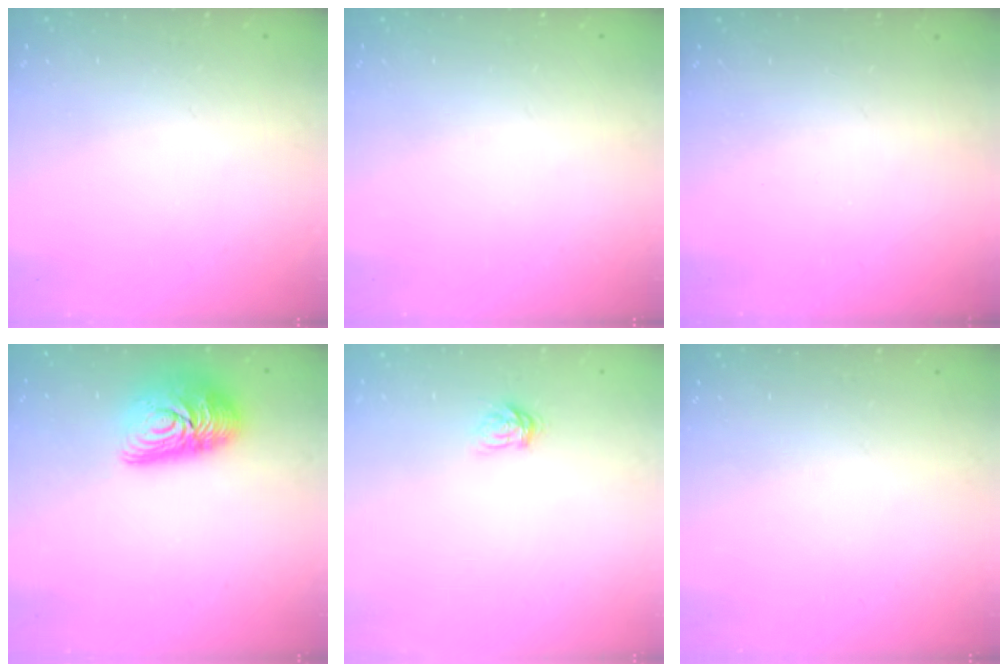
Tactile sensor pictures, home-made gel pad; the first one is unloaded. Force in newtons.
{"total": 0.0}
{"total": 0.0}
{"total": 13.0, "press": 13.0, "slide": 0.8}
{"total": 4.5, "press": 4.5, "slide": 0.6}
{"total": 0.0}